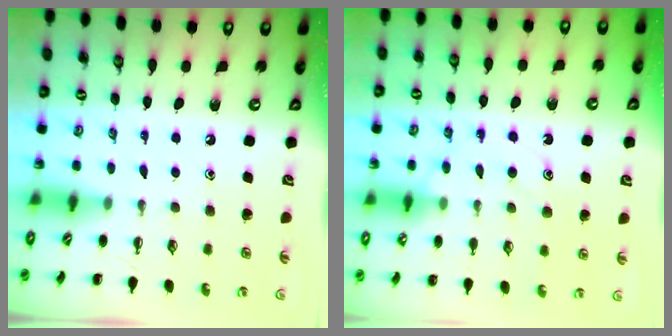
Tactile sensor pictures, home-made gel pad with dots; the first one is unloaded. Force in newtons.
{"total": 12.4, "press": 12.4, "slide": 0.6}